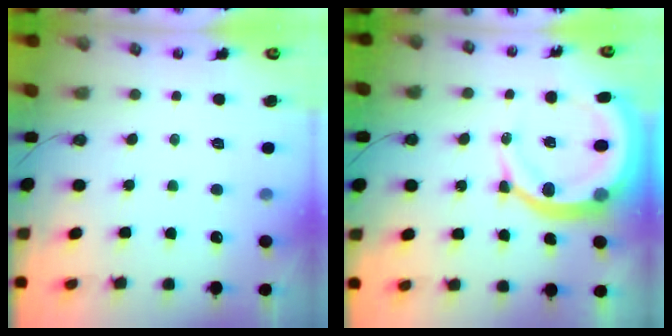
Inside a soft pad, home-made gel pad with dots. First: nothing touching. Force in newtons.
{"total": 15.2, "press": 15.1, "slide": 1.6}